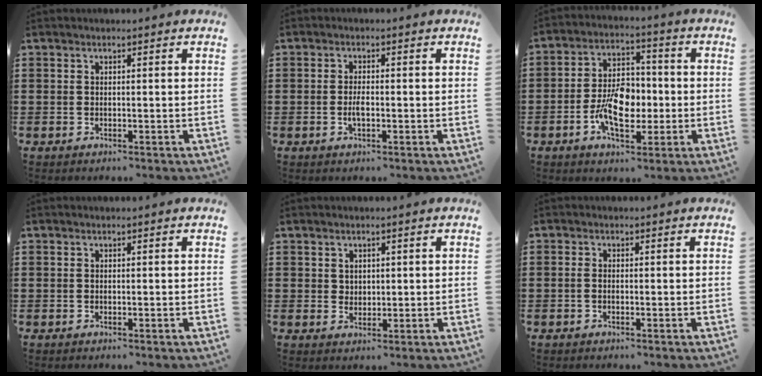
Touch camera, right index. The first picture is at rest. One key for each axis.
{"total": 2.3, "fx": -0.5, "fy": 0.8, "fz": 2.0, "tx": -0.038, "ty": 0.001, "tz": -0.011}
{"total": 8.7, "fx": -2.0, "fy": 5.1, "fz": 6.8, "tx": -0.128, "ty": 0.000, "tz": -0.043}
{"total": 0.0}
{"total": 1.8, "fx": 1.1, "fy": 1.4, "fz": 0.3, "tx": -0.010, "ty": 0.007, "tz": 0.022}
{"total": 0.8, "fx": -0.4, "fy": 0.2, "fz": 0.6, "tx": -0.020, "ty": -0.006, "tz": -0.010}